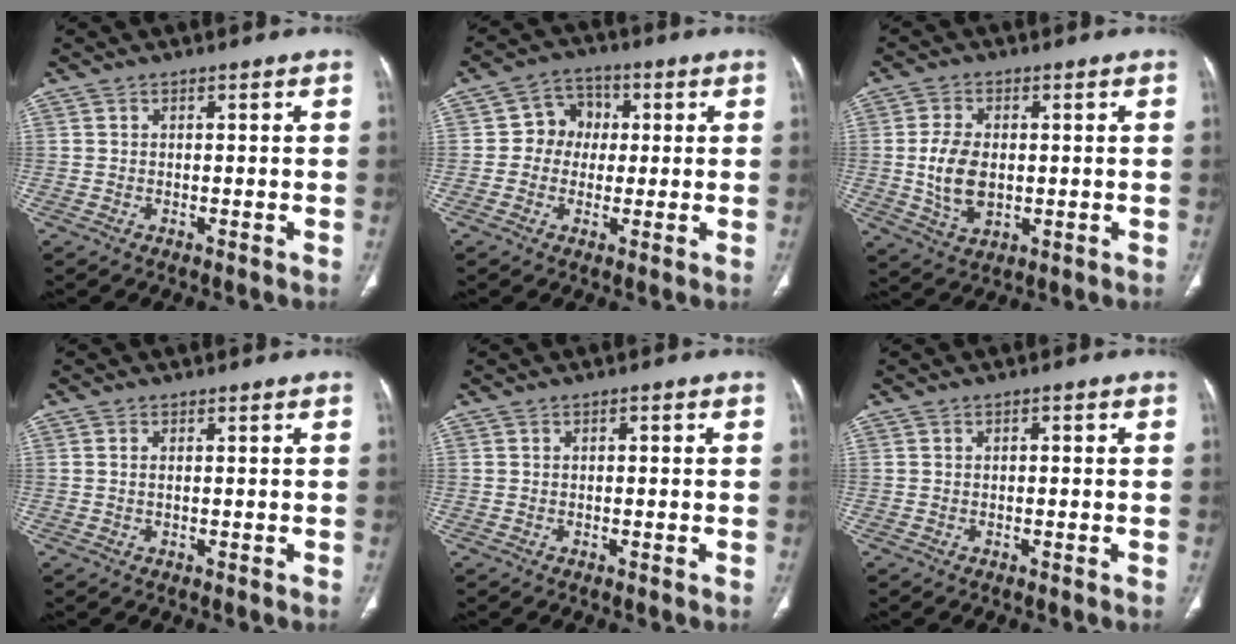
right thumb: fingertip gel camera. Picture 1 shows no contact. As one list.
[{"total": 6.7, "force": [0.4, 6.0, 2.8], "torque": [-0.008, 0.014, -0.006]}, {"total": 8.5, "force": [0.0, 5.4, 6.6], "torque": [-0.122, -0.005, 0.007]}, {"total": 0.7, "force": [0.1, 0.3, 0.6], "torque": [-0.019, 0.001, 0.004]}, {"total": 0.9, "force": [0.1, 0.4, 0.8], "torque": [-0.013, 0.002, 0.001]}, {"total": 1.0, "force": [0.1, 0.5, 0.8], "torque": [-0.014, 0.002, 0.001]}]